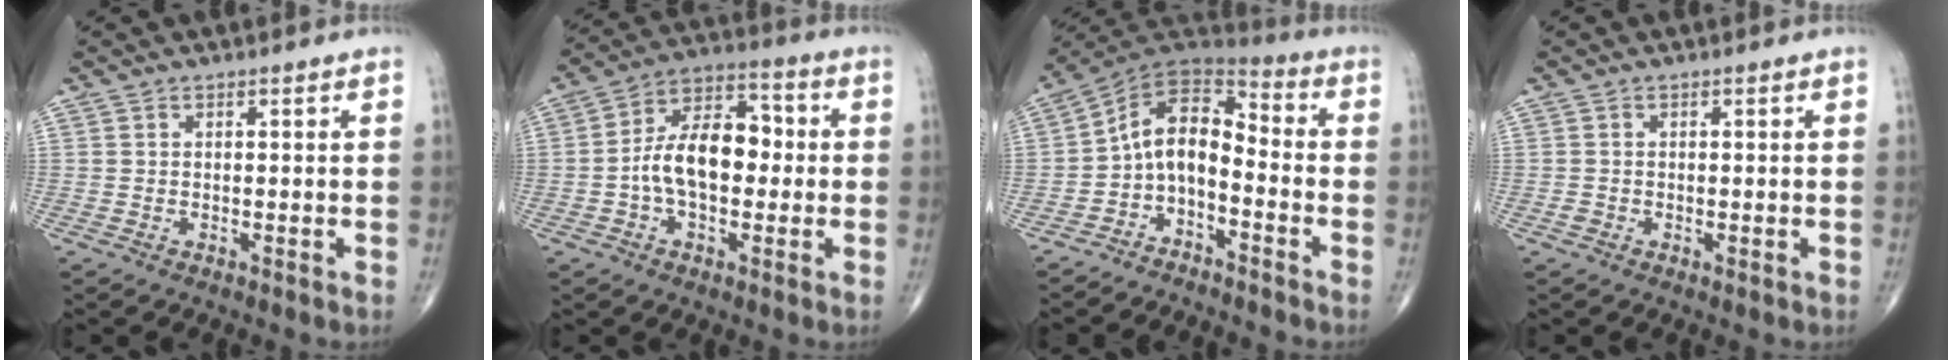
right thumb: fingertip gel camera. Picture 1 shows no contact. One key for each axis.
{"total": 13.2, "fx": -0.9, "fy": 7.9, "fz": 10.5, "tx": -0.165, "ty": 0.038, "tz": -0.024}
{"total": 10.1, "fx": -3.5, "fy": 5.9, "fz": 7.4, "tx": -0.100, "ty": 0.083, "tz": -0.076}
{"total": 0.8, "fx": -0.3, "fy": 0.7, "fz": 0.4, "tx": -0.009, "ty": 0.000, "tz": -0.006}